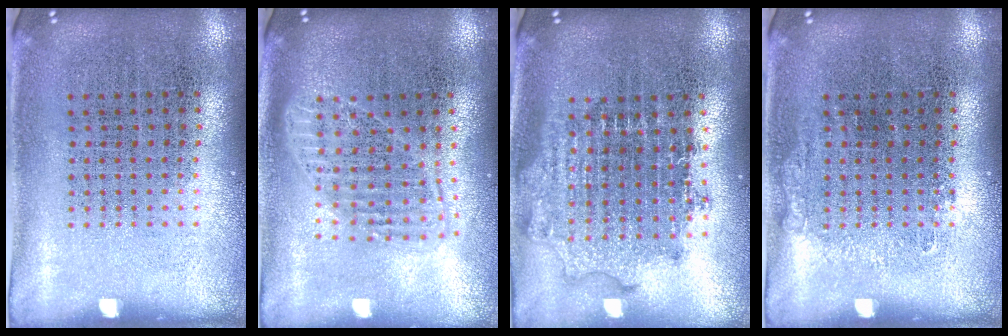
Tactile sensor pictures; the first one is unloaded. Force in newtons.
{"total": 1.7, "press": 1.5, "slide": 0.9}
{"total": 1.9, "press": 1.5, "slide": 1.1}
{"total": 0.6, "press": 0.5, "slide": 0.2}